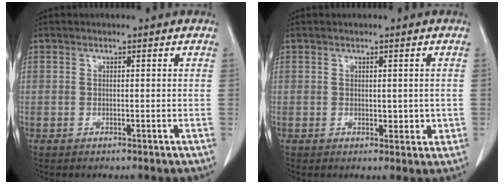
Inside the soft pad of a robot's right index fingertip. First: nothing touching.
{"total": 2.1, "force": [0.0, 1.4, 1.6], "torque": [-0.017, -0.003, 0.007]}